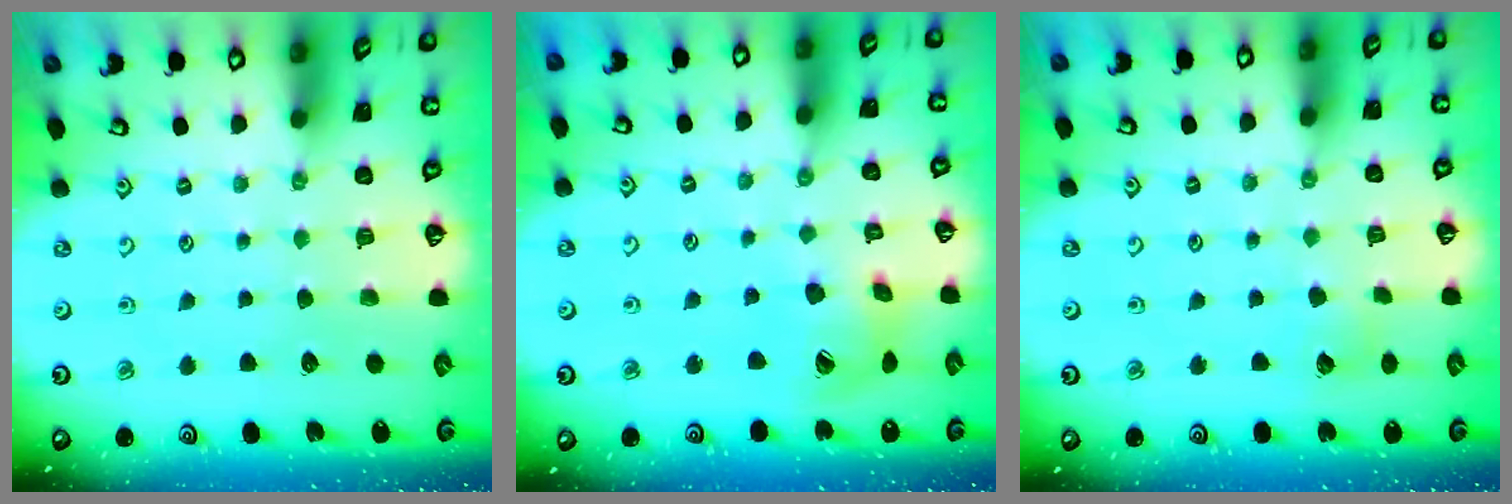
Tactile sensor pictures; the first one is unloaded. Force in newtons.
{"total": 11.9, "press": 11.8, "slide": 1.5}
{"total": 4.2, "press": 4.2, "slide": 0.2}